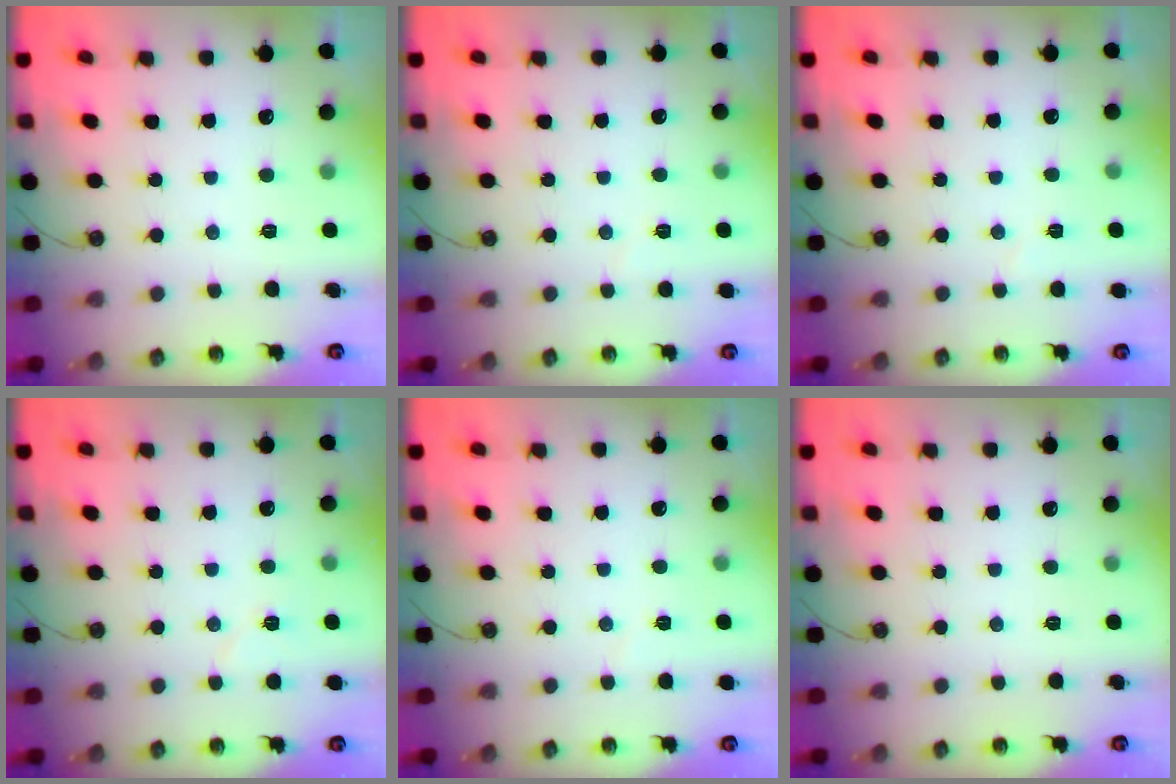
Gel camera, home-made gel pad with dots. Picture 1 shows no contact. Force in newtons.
{"total": 3.8, "press": 2.9, "slide": 2.4}
{"total": 2.7, "press": 2.5, "slide": 1.1}
{"total": 5.9, "press": 5.4, "slide": 2.4}
{"total": 2.7, "press": 2.4, "slide": 1.1}
{"total": 0.0}